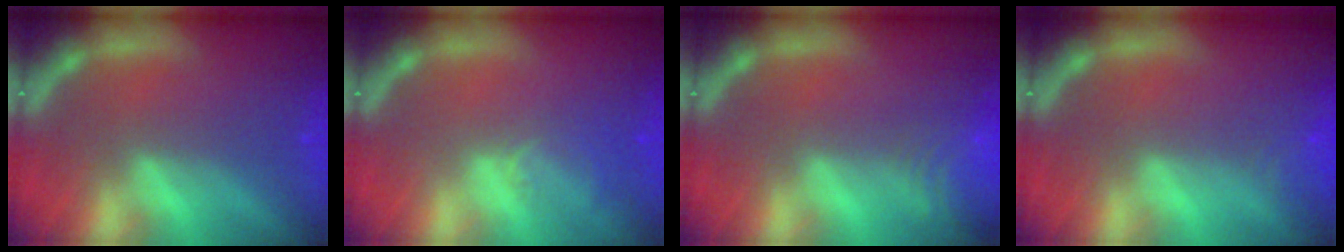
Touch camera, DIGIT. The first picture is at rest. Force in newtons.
{"total": 2.5}
{"total": 6.0}
{"total": 1.9}